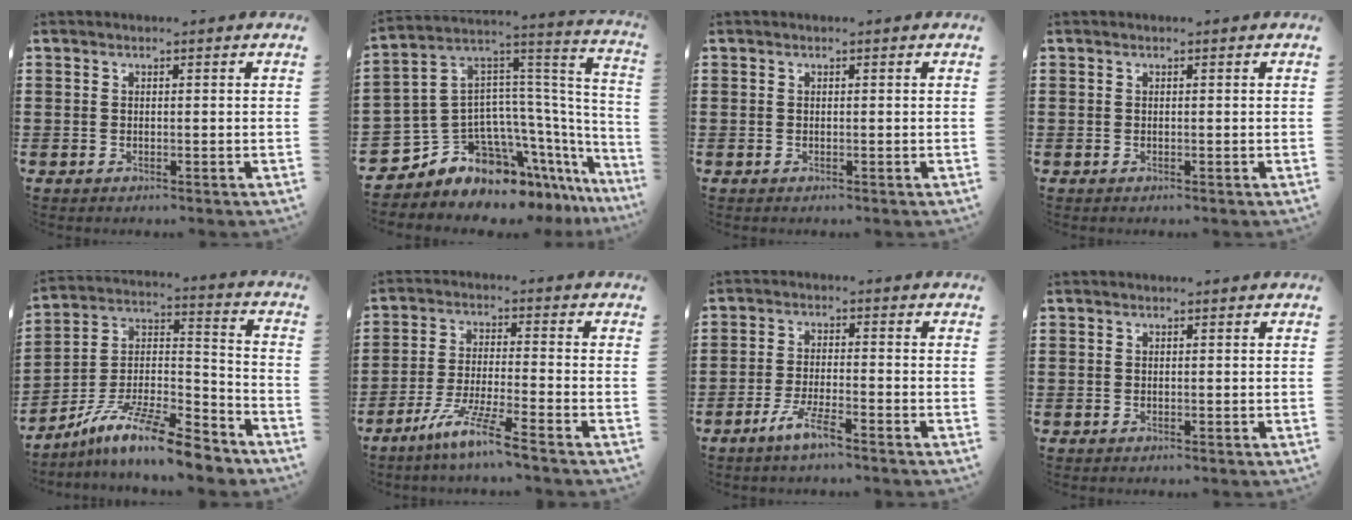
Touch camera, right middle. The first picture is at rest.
{"total": 10.1, "force": [-7.6, 5.4, 3.8], "torque": [-0.114, -0.010, -0.151]}
{"total": 0.0}
{"total": 0.0}
{"total": 12.4, "force": [-10.1, 1.5, 7.0], "torque": [-0.132, 0.018, -0.196]}
{"total": 7.3, "force": [-5.9, -0.5, 4.3], "torque": [-0.093, -0.016, -0.115]}
{"total": 4.7, "force": [-3.3, 0.4, 3.3], "torque": [-0.074, -0.006, -0.063]}
{"total": 0.0}